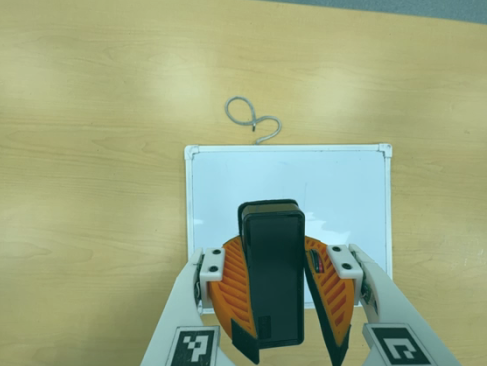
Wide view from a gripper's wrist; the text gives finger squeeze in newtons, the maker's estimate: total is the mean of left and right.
{"total": 9.2, "left": 9.7, "right": 8.8}